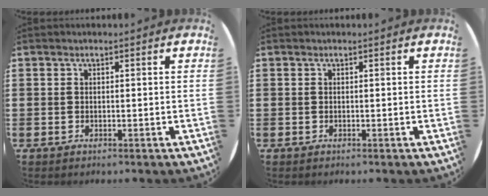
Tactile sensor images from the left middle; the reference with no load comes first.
{"total": 0.0}